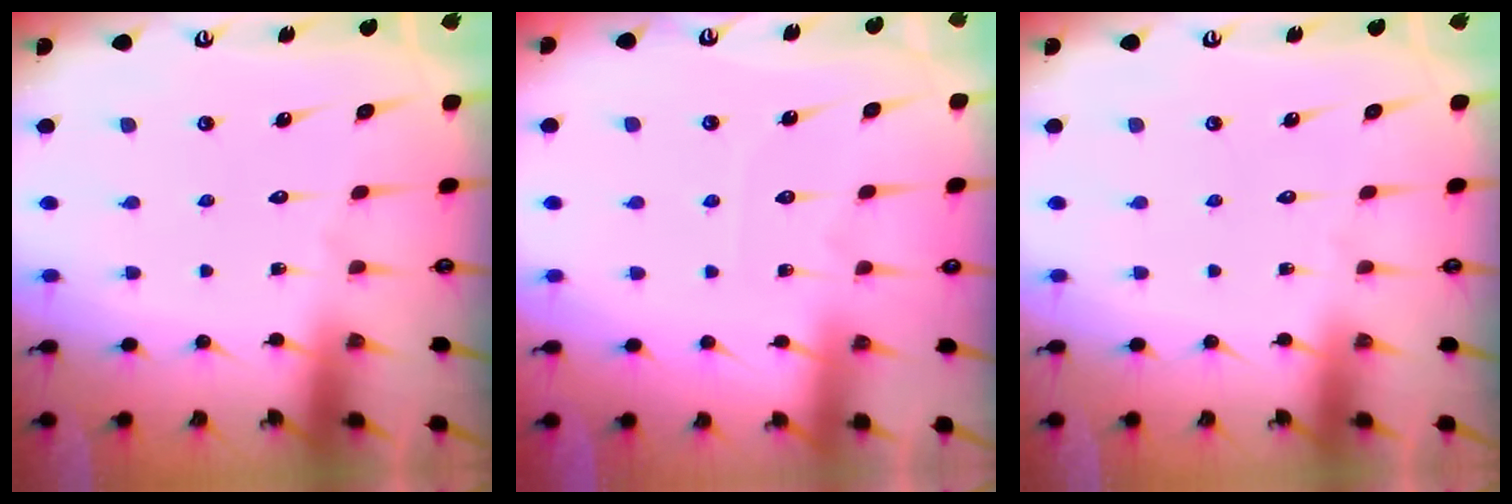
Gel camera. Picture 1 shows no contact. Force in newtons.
{"total": 3.0, "press": 3.0, "slide": 0.3}
{"total": 0.0}